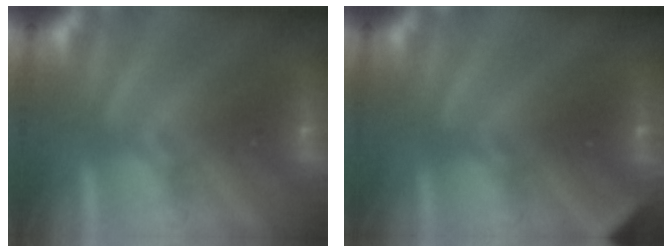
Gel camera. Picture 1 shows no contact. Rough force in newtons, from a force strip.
{"total": 2.1}